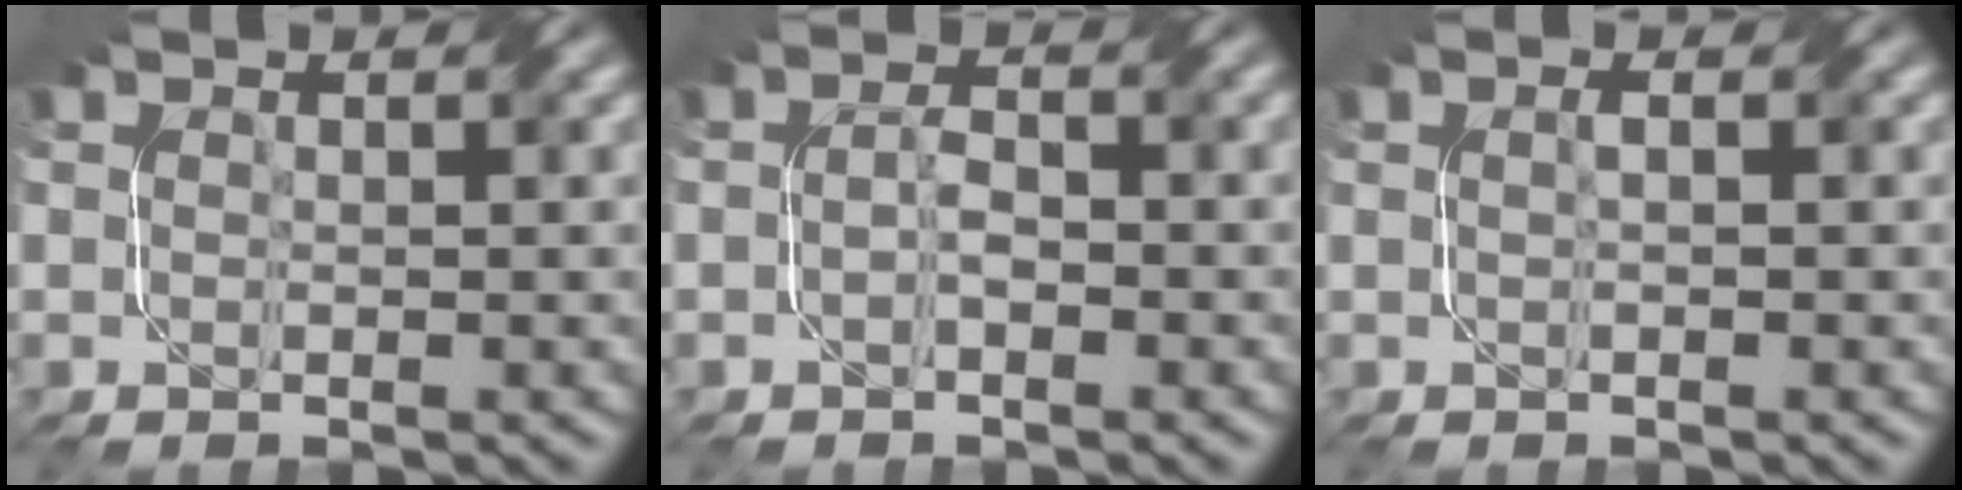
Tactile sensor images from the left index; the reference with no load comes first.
{"total": 1.6, "force": [-0.8, 0.5, 1.3], "torque": [-0.026, 0.003, -0.016]}
{"total": 0.8, "force": [0.2, 0.1, 0.8], "torque": [-0.015, 0.001, 0.000]}